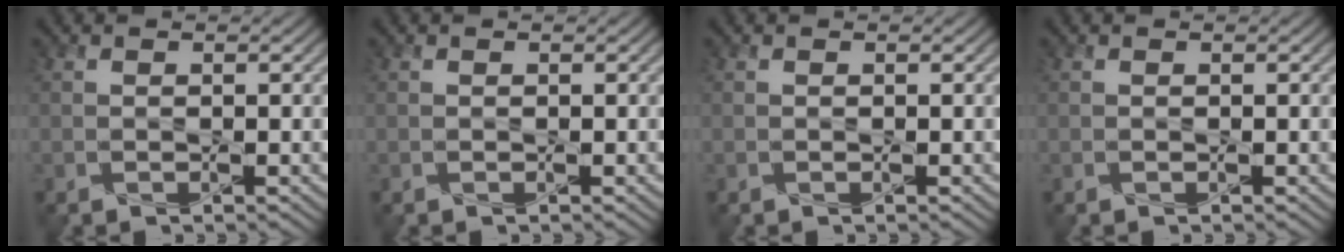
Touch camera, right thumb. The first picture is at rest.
{"total": 0.0}
{"total": 0.0}
{"total": 0.0}